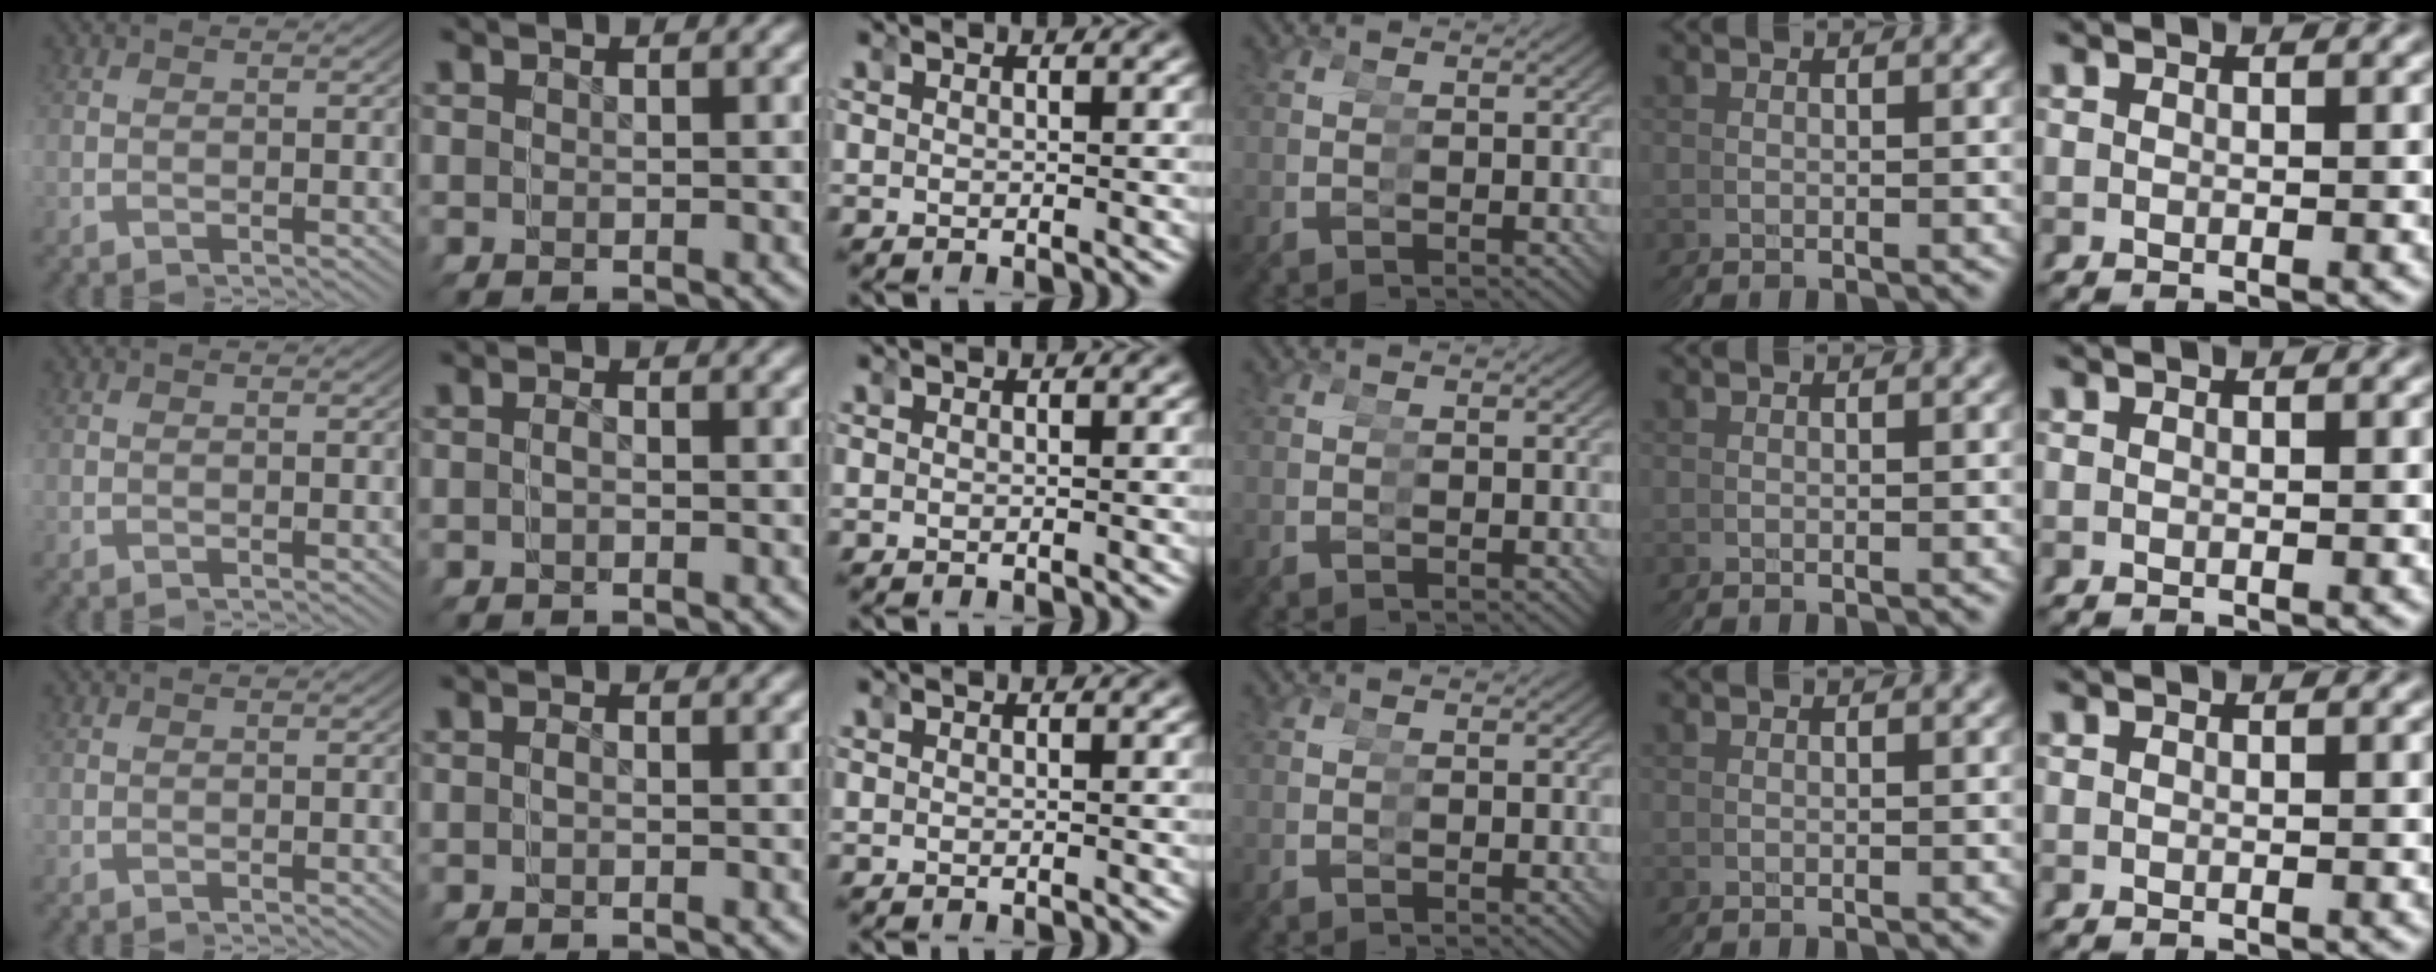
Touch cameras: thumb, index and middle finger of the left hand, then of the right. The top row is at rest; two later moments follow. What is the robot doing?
{"motion": "reach", "object": "condiment"}